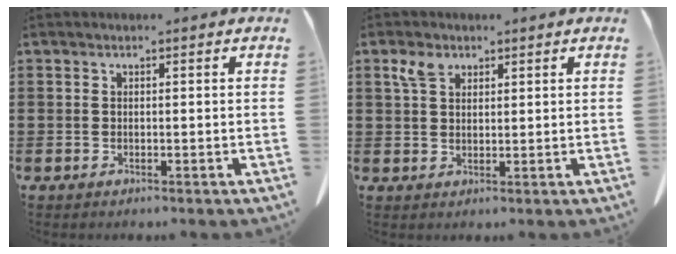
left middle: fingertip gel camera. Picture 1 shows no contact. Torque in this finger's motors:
{"motor_torque": [-0.34, 0.76, -0.34, -0.06]}